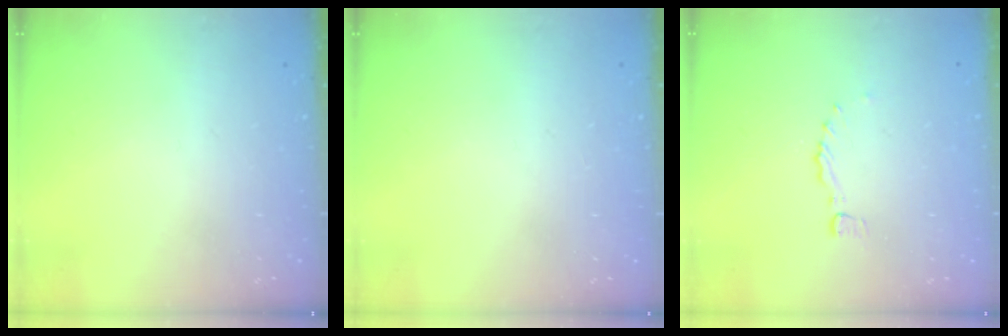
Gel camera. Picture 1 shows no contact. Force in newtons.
{"total": 0.0}
{"total": 0.0}